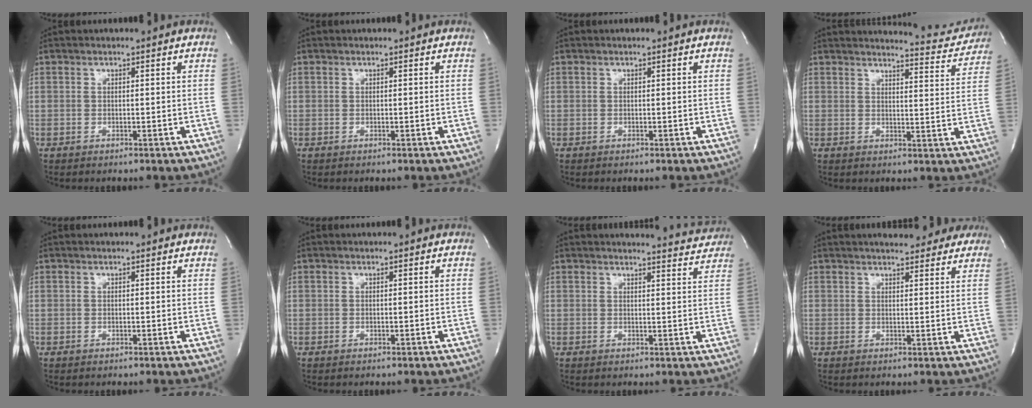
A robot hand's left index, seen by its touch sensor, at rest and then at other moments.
{"total": 0.0}
{"total": 0.0}
{"total": 8.1, "force": [8.1, 0.4, 0.3], "torque": [0.004, -0.044, 0.080]}
{"total": 1.2, "force": [1.0, 0.5, 0.3], "torque": [-0.012, 0.020, 0.011]}
{"total": 0.0}
{"total": 5.9, "force": [5.9, 0.0, 0.1], "torque": [0.001, -0.027, 0.048]}
{"total": 10.2, "force": [9.1, 2.7, 3.8], "torque": [-0.039, 0.011, 0.100]}